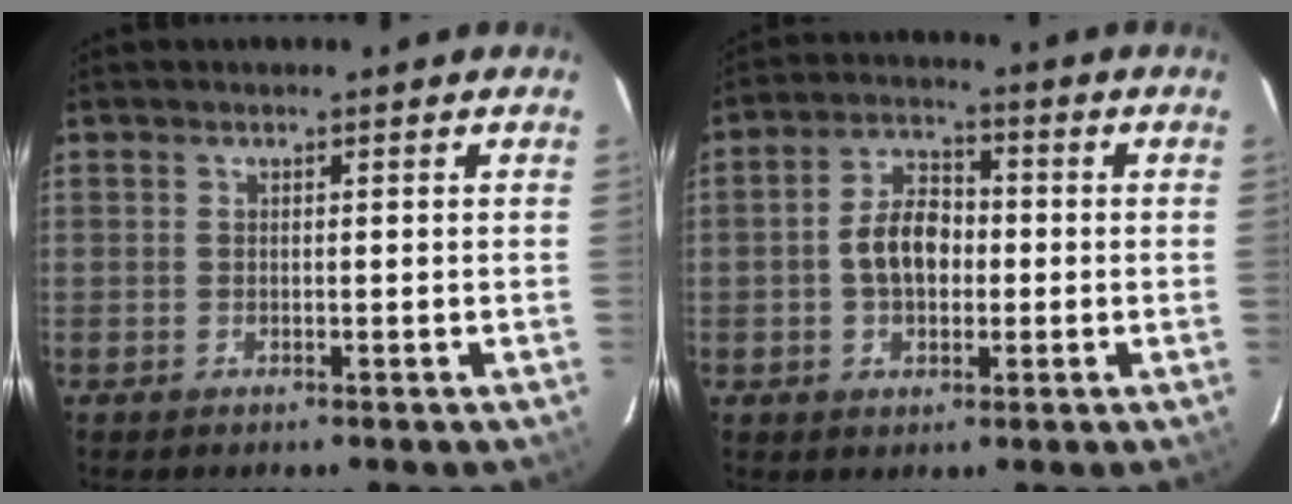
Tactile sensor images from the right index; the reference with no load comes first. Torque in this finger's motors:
{"motor_torque": [0.19, -0.01, 0.20, 0.06]}